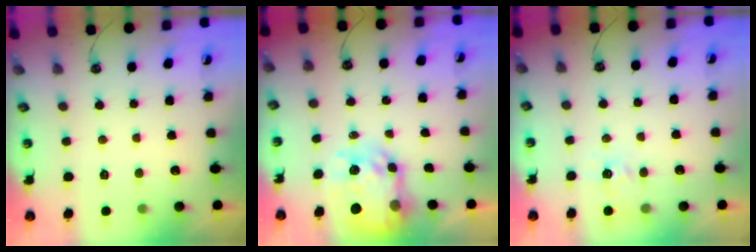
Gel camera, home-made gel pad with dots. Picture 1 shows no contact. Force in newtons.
{"total": 8.5, "press": 8.5, "slide": 0.7}
{"total": 5.3, "press": 5.3, "slide": 0.5}